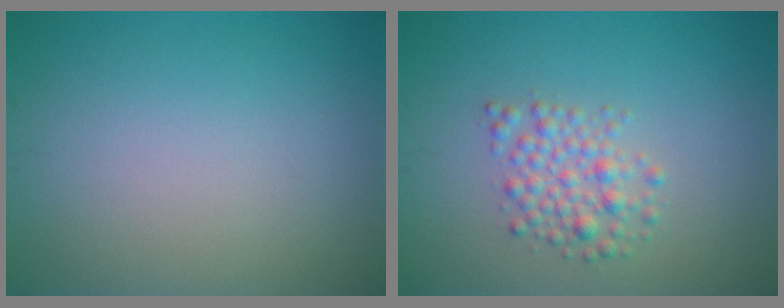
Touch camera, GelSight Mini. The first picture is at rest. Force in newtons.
{"total": 2.7, "press": 2.7, "slide": 0.1}